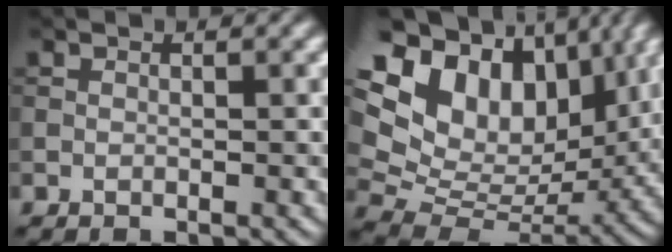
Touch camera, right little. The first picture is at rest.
{"total": 18.4, "force": [7.0, 13.0, 10.9], "torque": [-0.251, 0.042, 0.152]}